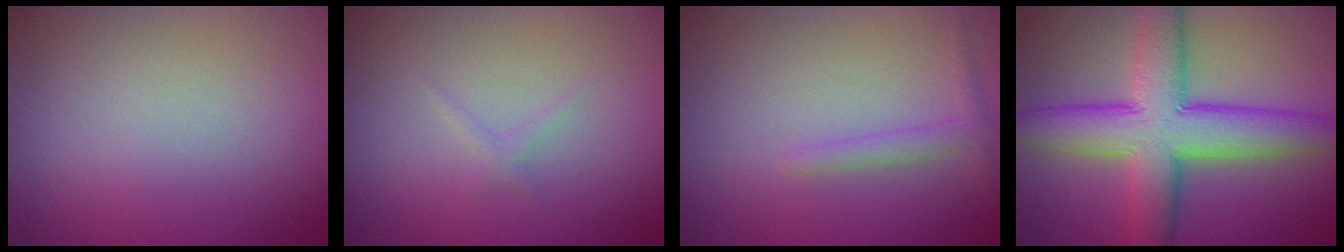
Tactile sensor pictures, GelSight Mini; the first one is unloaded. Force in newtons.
{"total": 0.7, "press": 0.7, "slide": 0.0}
{"total": 1.3, "press": 1.3, "slide": 0.1}
{"total": 9.3, "press": 9.3, "slide": 0.1}